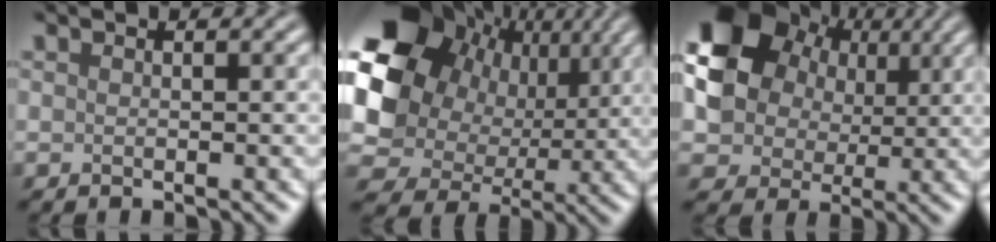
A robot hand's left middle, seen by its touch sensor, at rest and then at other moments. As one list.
[{"total": 14.6, "force": [2.7, 12.5, 7.1], "torque": [-0.162, -0.007, 0.053]}, {"total": 13.0, "force": [4.3, 10.9, 5.5], "torque": [-0.153, 0.034, 0.080]}]